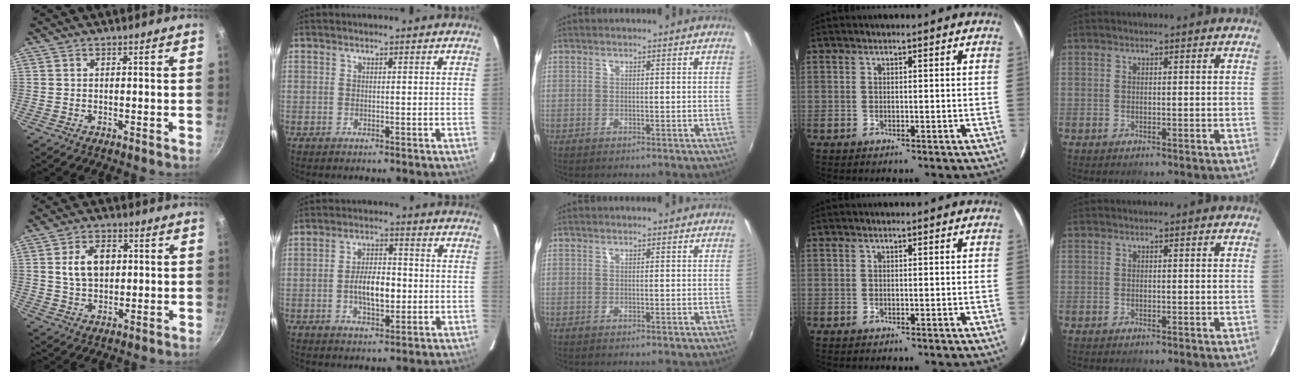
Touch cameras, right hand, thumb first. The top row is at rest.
{"thumb": {"total": 8.3, "force": [1.5, 5.6, 5.9], "torque": [-0.086, 0.004, 0.025]}, "index": {"total": 8.0, "force": [-1.3, 3.7, 7.0], "torque": [-0.130, 0.006, -0.018]}}